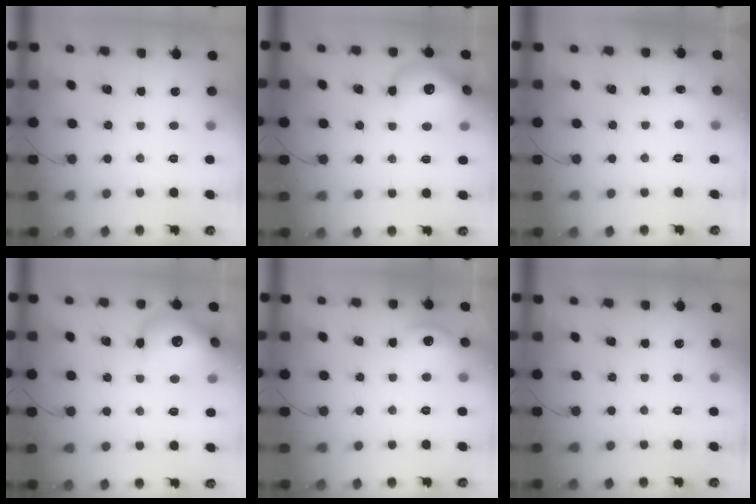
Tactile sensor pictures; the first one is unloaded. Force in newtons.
{"total": 16.0, "press": 15.9, "slide": 1.8}
{"total": 3.7, "press": 3.5, "slide": 1.0}
{"total": 17.8, "press": 17.6, "slide": 2.1}
{"total": 7.4, "press": 7.3, "slide": 1.6}
{"total": 0.0}